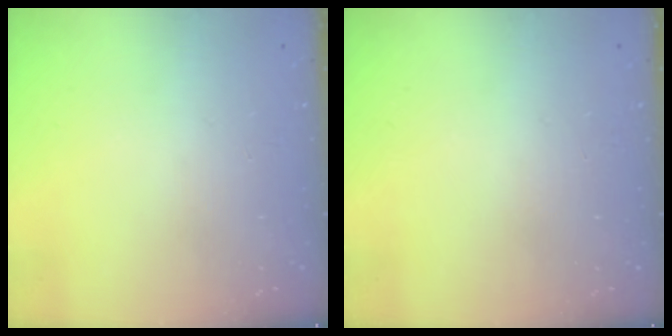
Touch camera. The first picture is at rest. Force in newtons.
{"total": 0.0}